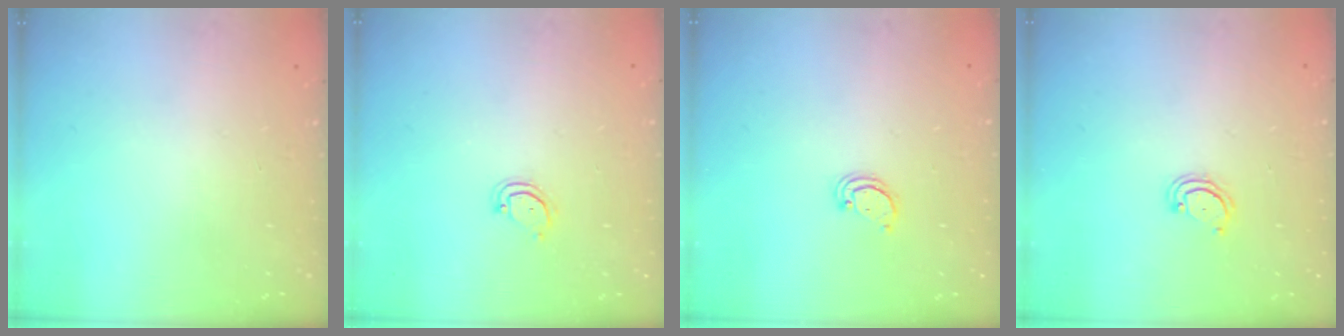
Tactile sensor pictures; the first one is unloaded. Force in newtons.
{"total": 2.5, "press": 2.5, "slide": 0.1}
{"total": 2.2, "press": 2.2, "slide": 0.1}
{"total": 3.1, "press": 3.0, "slide": 0.4}